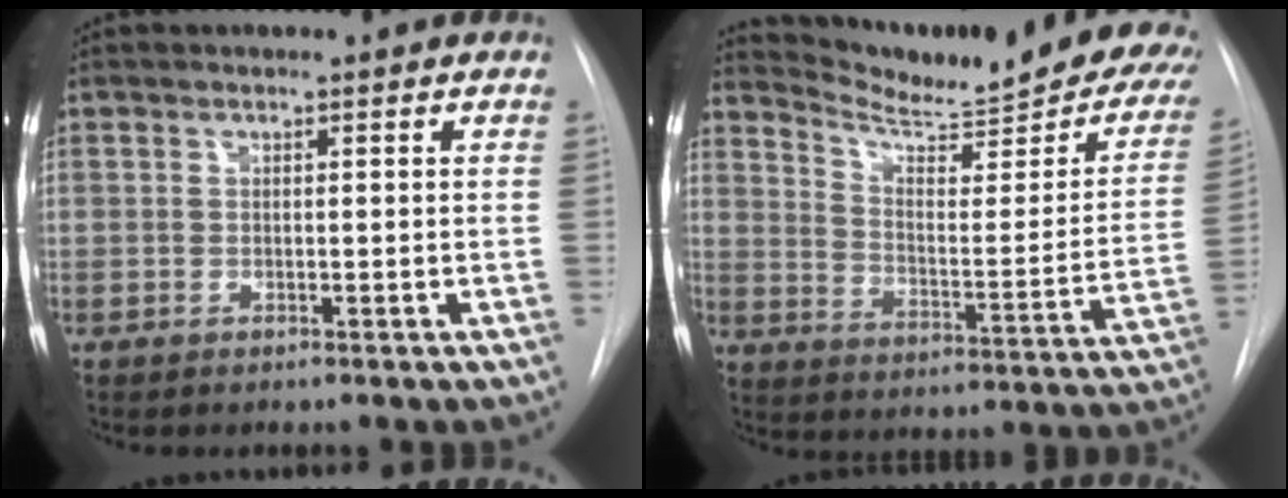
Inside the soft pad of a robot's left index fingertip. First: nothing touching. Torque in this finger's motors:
{"motor_torque": [0.74, -1.24, -0.01, 0.02]}